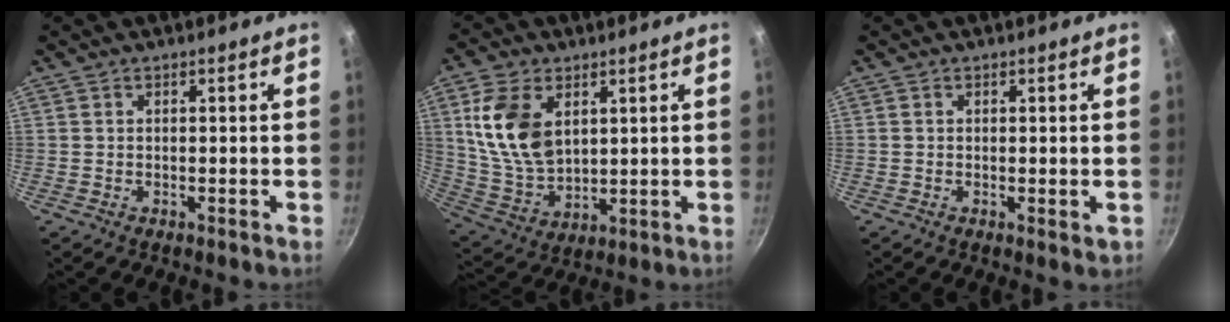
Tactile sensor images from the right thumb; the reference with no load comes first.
{"total": 13.8, "force": [4.3, 8.8, 9.7], "torque": [-0.172, -0.024, 0.096]}
{"total": 1.0, "force": [0.0, 0.3, 0.9], "torque": [-0.013, -0.003, -0.002]}